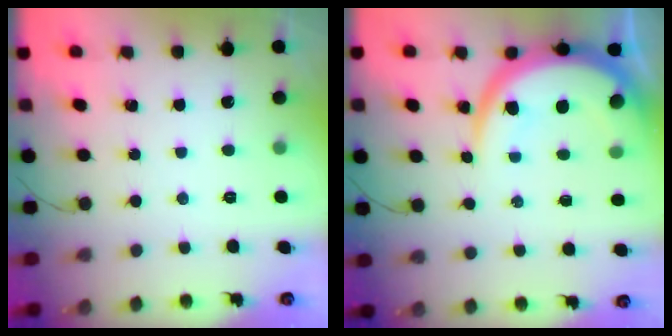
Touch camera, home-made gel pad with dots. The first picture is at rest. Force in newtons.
{"total": 11.7, "press": 11.6, "slide": 1.1}